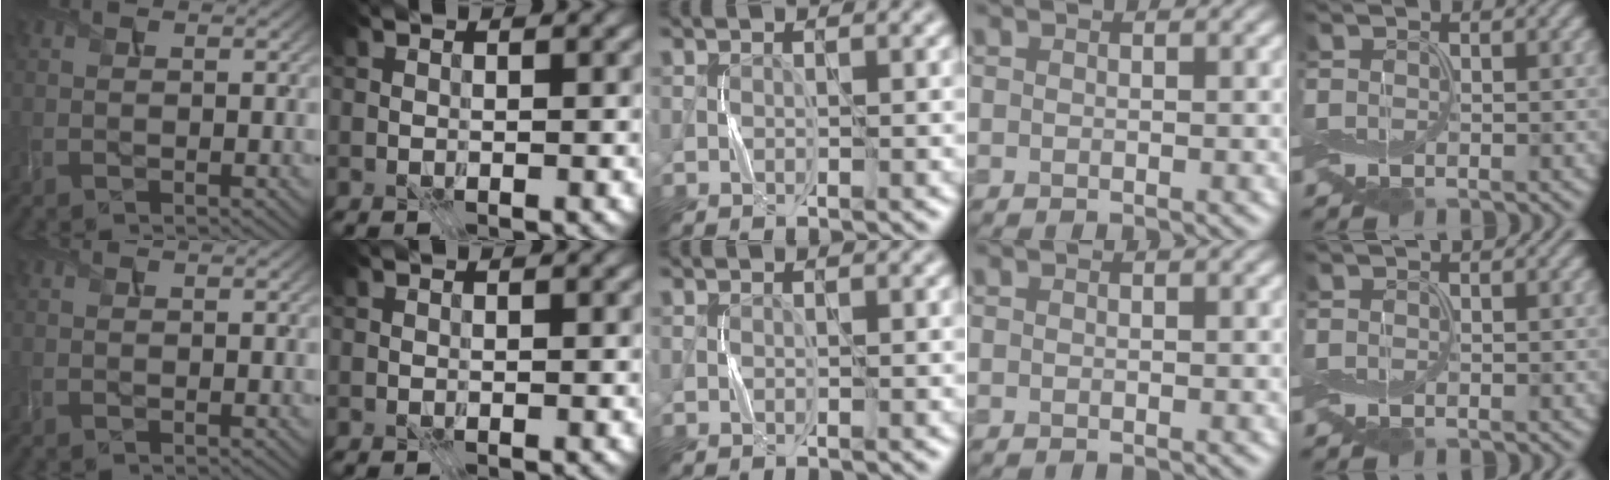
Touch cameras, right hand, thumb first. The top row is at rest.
{}